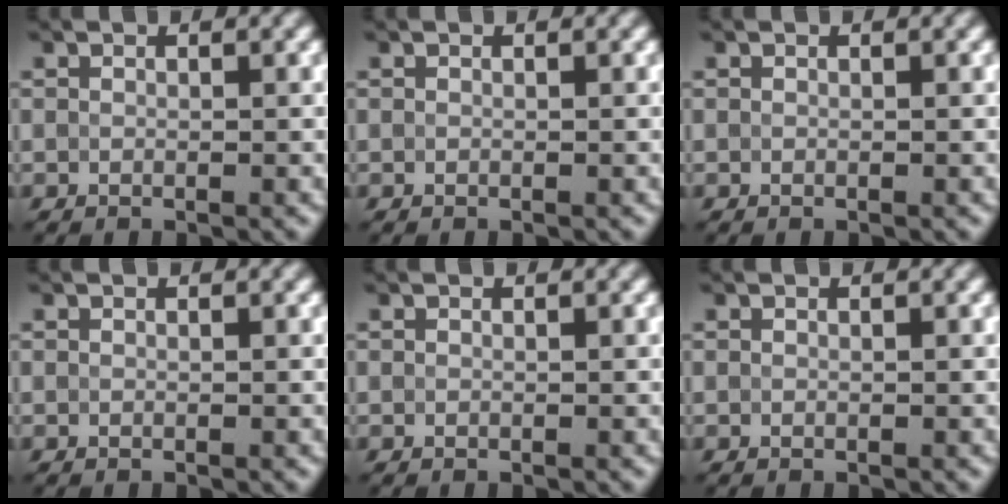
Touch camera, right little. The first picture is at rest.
{"total": 0.0}
{"total": 0.0}
{"total": 0.0}
{"total": 0.0}
{"total": 0.0}